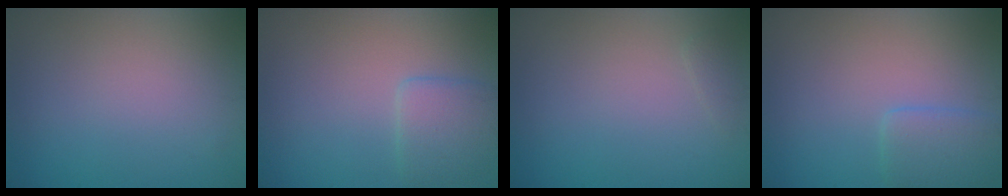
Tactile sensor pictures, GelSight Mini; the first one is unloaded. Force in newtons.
{"total": 2.7, "press": 2.7, "slide": 0.2}
{"total": 0.6, "press": 0.6, "slide": 0.1}
{"total": 2.6, "press": 2.5, "slide": 0.2}